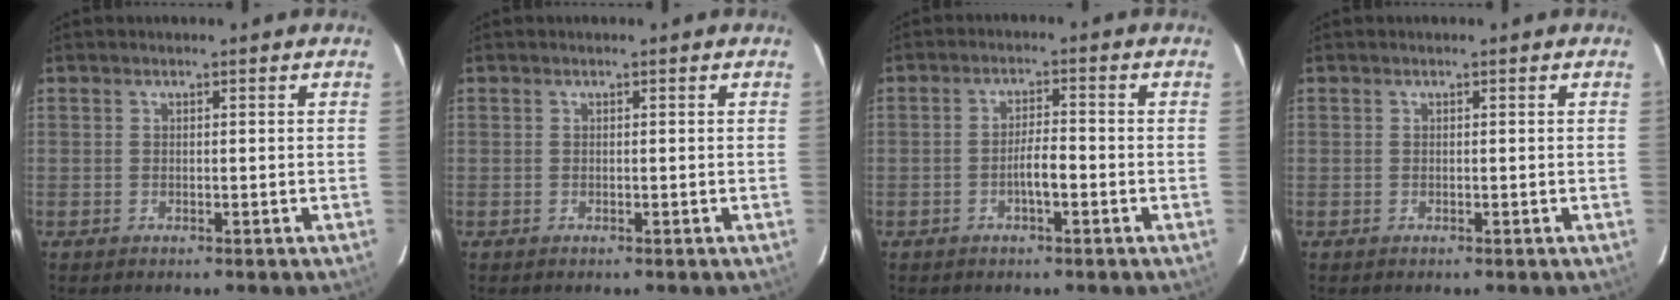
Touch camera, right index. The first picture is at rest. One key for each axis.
{"total": 0.0}
{"total": 3.5, "fx": -1.2, "fy": 0.7, "fz": 3.2, "tx": -0.053, "ty": 0.006, "tz": -0.022}
{"total": 0.0}